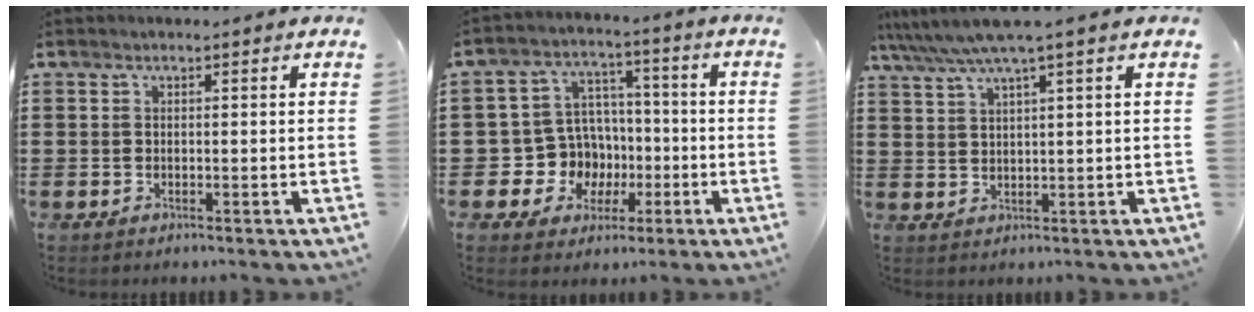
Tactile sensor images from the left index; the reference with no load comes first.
{"total": 9.0, "force": [-1.3, 8.6, 2.4], "torque": [-0.089, 0.011, -0.014]}
{"total": 4.4, "force": [2.9, -0.3, 3.3], "torque": [-0.072, -0.007, 0.048]}